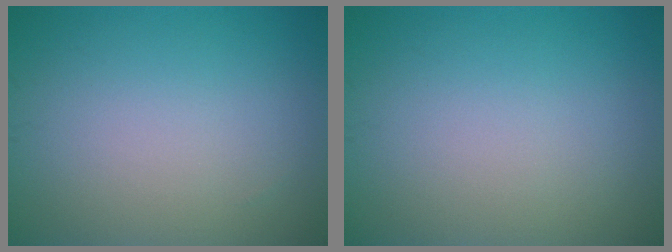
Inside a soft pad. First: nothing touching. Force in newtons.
{"total": 0.0}